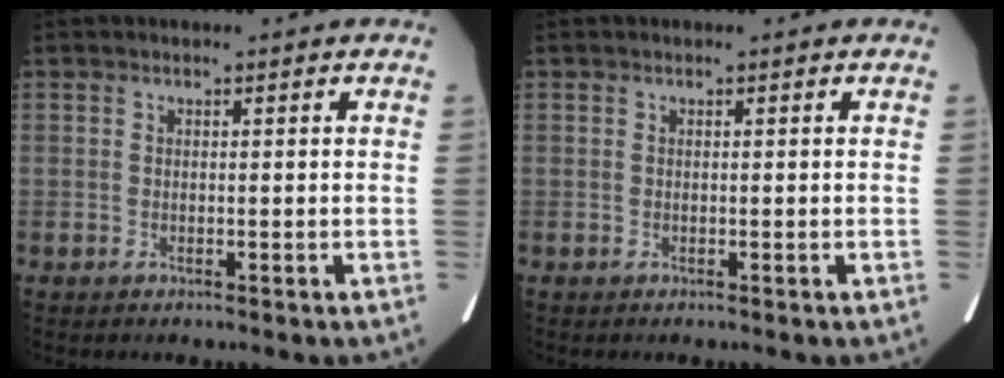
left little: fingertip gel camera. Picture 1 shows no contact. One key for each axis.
{"total": 0.0}